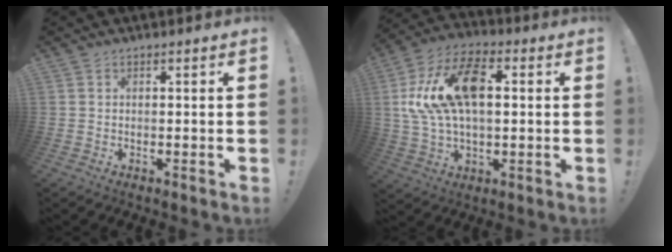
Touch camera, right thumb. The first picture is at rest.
{"total": 18.9, "force": [3.6, 10.7, 15.2], "torque": [-0.268, 0.000, 0.060]}